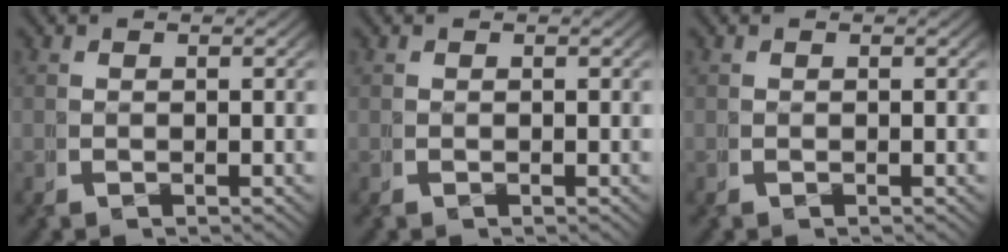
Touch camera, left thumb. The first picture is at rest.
{"total": 0.0}
{"total": 0.0}